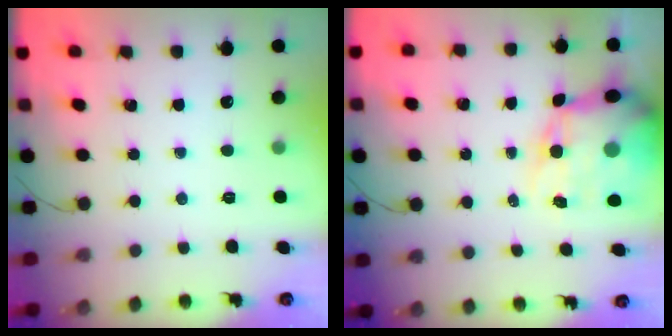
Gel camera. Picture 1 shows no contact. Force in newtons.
{"total": 14.1, "press": 13.6, "slide": 3.4}